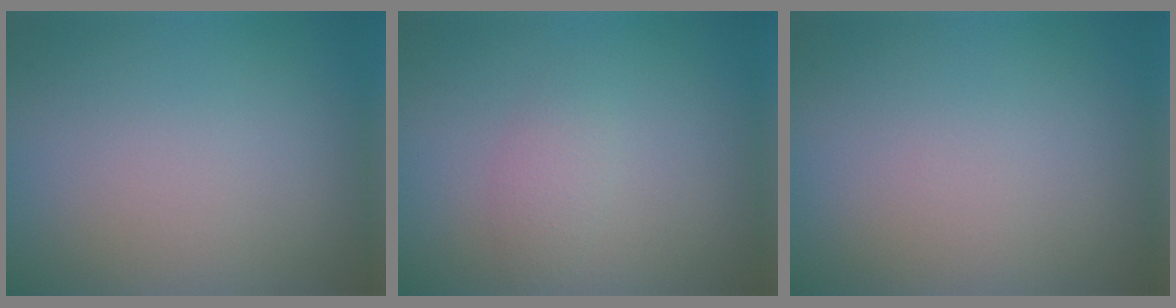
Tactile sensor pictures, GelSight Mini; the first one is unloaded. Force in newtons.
{"total": 1.5, "press": 1.5, "slide": 0.1}
{"total": 0.0}